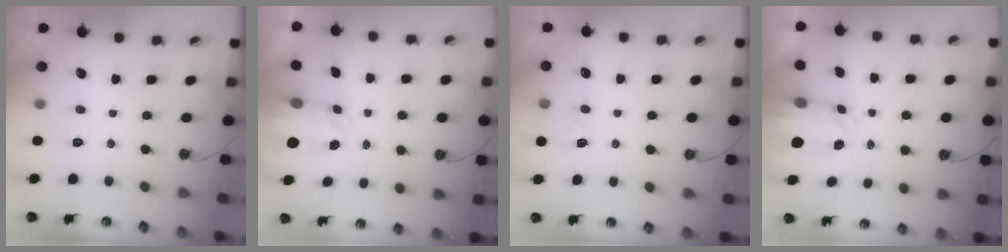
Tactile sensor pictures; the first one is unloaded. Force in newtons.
{"total": 3.8, "press": 3.7, "slide": 0.5}
{"total": 3.5, "press": 3.4, "slide": 0.5}
{"total": 3.5, "press": 3.5, "slide": 0.5}